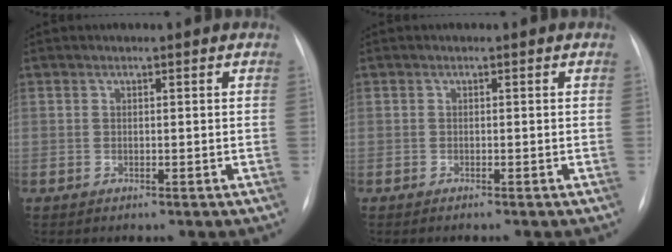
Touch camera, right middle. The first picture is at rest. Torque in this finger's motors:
{"motor_torque": [0.57, -0.63, 0.05, 0.02]}